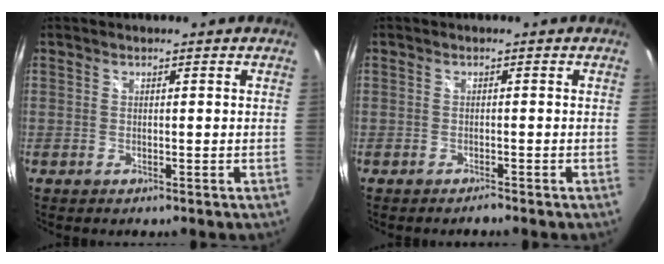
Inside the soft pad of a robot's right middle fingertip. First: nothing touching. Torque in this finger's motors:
{"motor_torque": [-0.35, -0.23, 0.00, -0.01]}